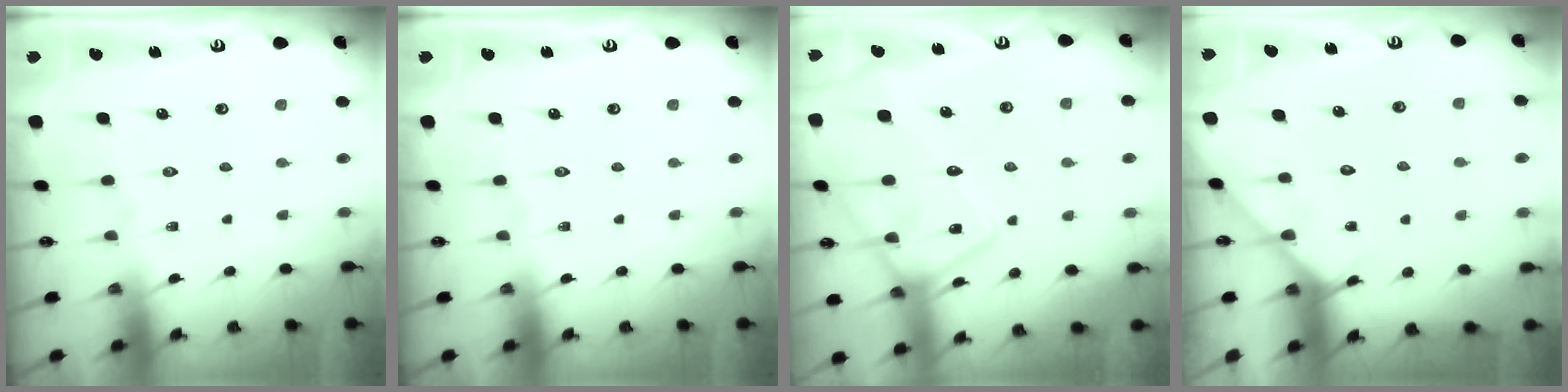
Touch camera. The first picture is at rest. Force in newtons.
{"total": 0.0}
{"total": 14.5, "press": 14.4, "slide": 1.3}
{"total": 4.8, "press": 4.8, "slide": 0.5}